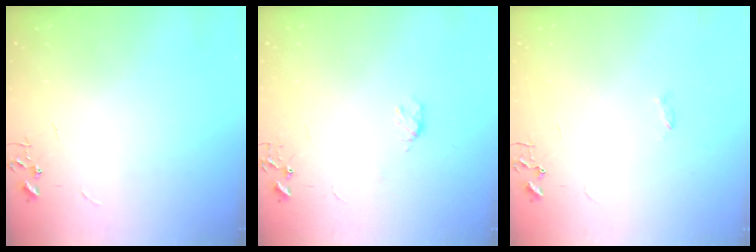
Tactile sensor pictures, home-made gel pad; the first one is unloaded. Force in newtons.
{"total": 5.0, "press": 4.9, "slide": 0.4}
{"total": 1.8, "press": 1.7, "slide": 0.4}